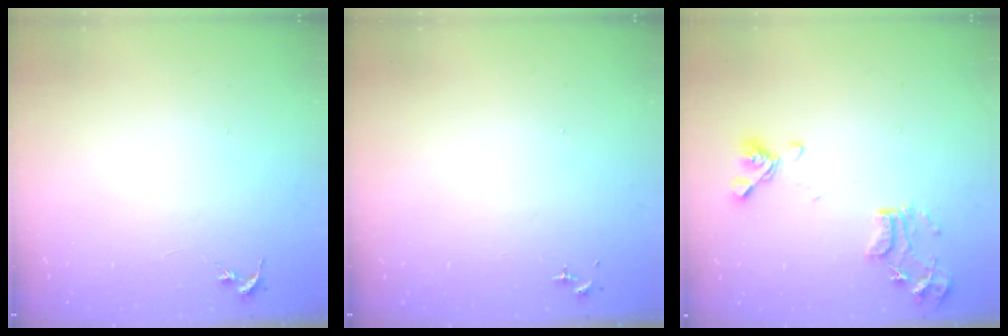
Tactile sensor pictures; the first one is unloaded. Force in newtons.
{"total": 0.0}
{"total": 14.0, "press": 13.9, "slide": 1.5}